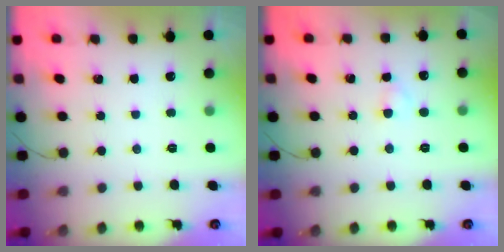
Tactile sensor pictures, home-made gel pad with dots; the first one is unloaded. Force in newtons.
{"total": 1.8, "press": 1.6, "slide": 0.9}